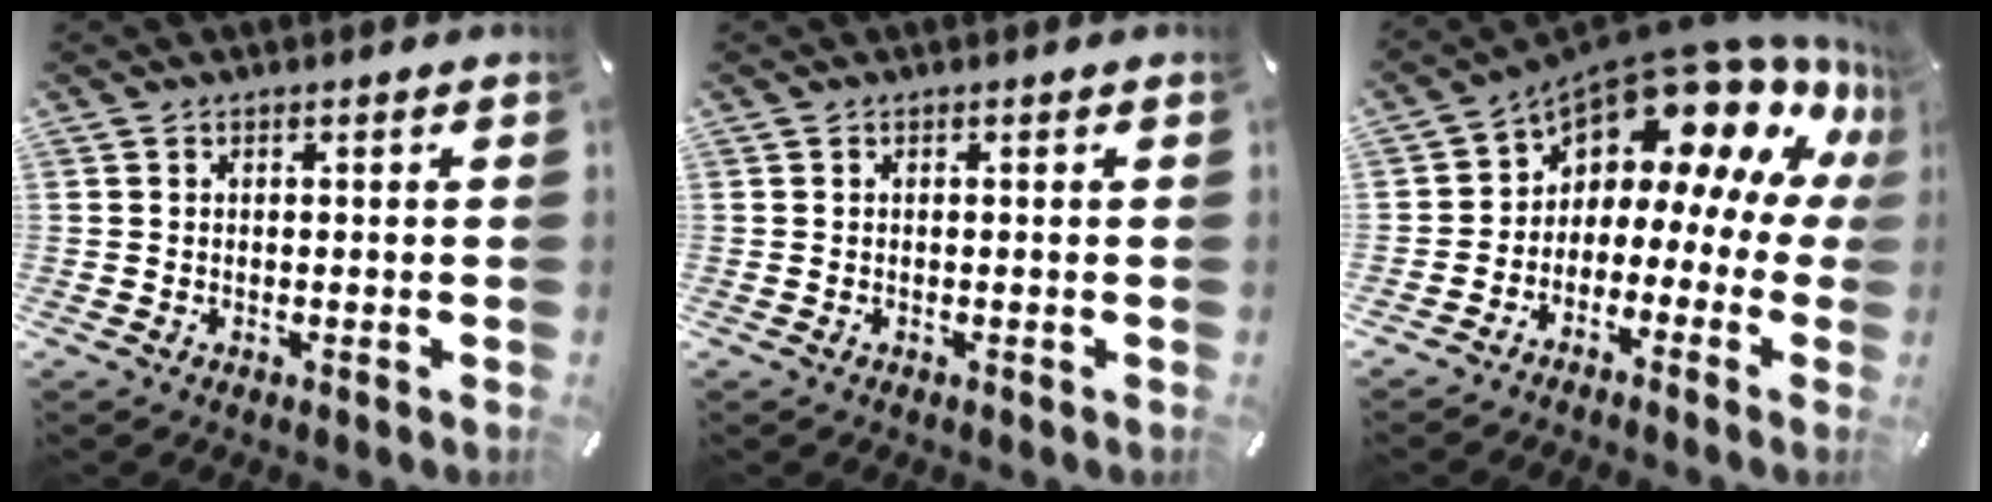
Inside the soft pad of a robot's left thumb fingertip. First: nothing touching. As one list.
[{"total": 0.0}, {"total": 13.3, "force": [9.5, 6.1, 7.1], "torque": [-0.111, -0.094, 0.156]}]